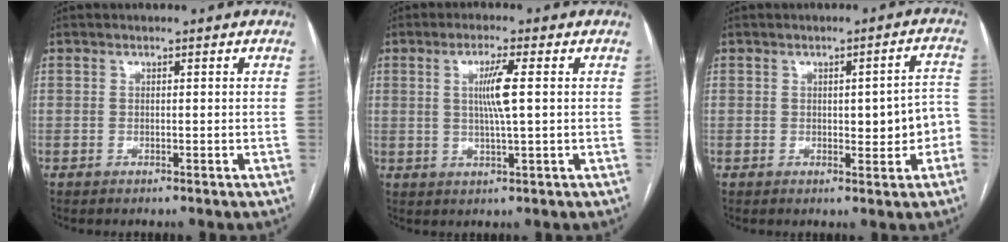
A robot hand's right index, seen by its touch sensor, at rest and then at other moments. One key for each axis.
{"total": 5.1, "fx": 0.9, "fy": -0.3, "fz": 5.0, "tx": -0.094, "ty": -0.002, "tz": 0.018}
{"total": 5.9, "fx": -1.0, "fy": 1.8, "fz": 5.5, "tx": -0.060, "ty": 0.023, "tz": -0.007}